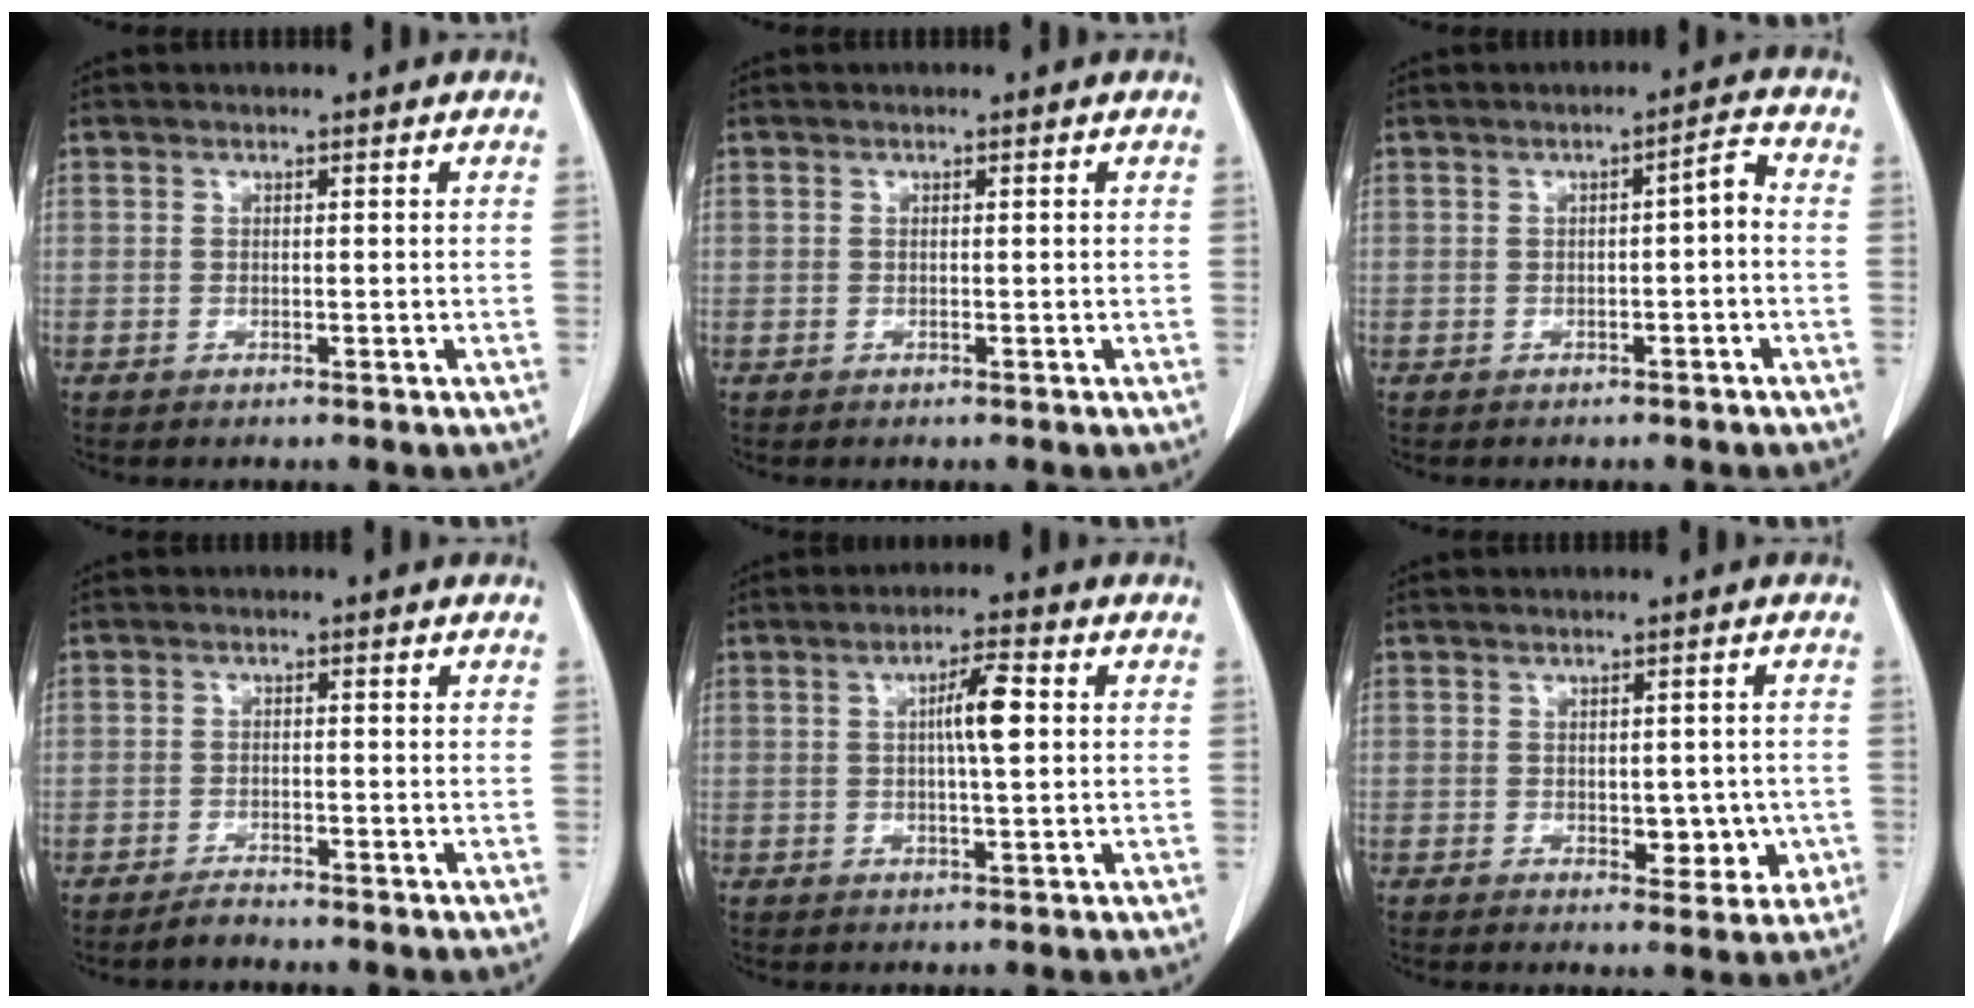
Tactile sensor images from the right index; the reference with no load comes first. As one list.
[{"total": 0.0}, {"total": 2.8, "force": [-0.6, 0.7, 2.6], "torque": [-0.035, 0.013, -0.007]}, {"total": 1.5, "force": [-1.5, 0.1, 0.1], "torque": [0.000, -0.003, -0.025]}, {"total": 5.1, "force": [0.8, 0.4, 5.1], "torque": [-0.087, 0.004, 0.011]}, {"total": 5.3, "force": [-0.7, 3.1, 4.2], "torque": [-0.042, 0.004, 0.001]}]